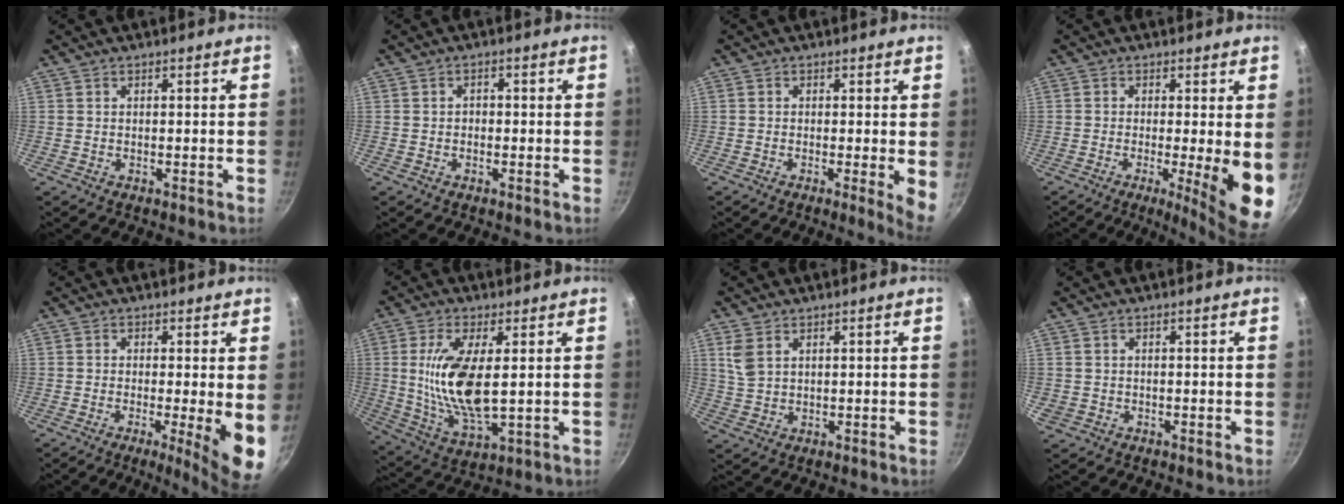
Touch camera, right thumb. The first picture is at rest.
{"total": 1.2, "force": [-0.4, 1.0, 0.7], "torque": [-0.010, 0.006, -0.008]}
{"total": 4.5, "force": [-0.3, 0.7, 4.4], "torque": [-0.055, -0.012, -0.007]}
{"total": 10.0, "force": [-1.3, 1.5, 9.8], "torque": [-0.127, -0.019, -0.017]}
{"total": 8.2, "force": [-1.1, 1.2, 8.0], "torque": [-0.104, -0.017, -0.014]}
{"total": 14.2, "force": [1.7, 5.7, 12.9], "torque": [-0.253, -0.016, 0.039]}
{"total": 4.2, "force": [2.0, 2.6, 2.7], "torque": [-0.056, -0.004, 0.046]}
{"total": 1.2, "force": [-0.2, 1.1, 0.3], "torque": [-0.010, 0.001, 0.002]}